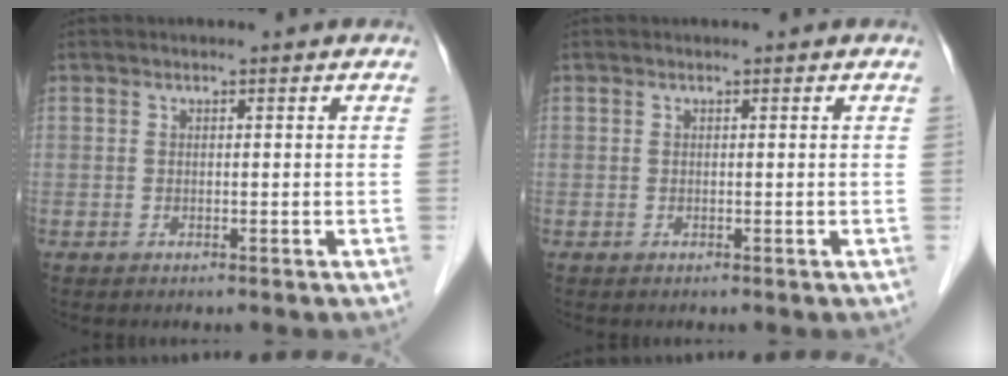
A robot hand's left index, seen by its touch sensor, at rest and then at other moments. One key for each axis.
{"total": 0.0}